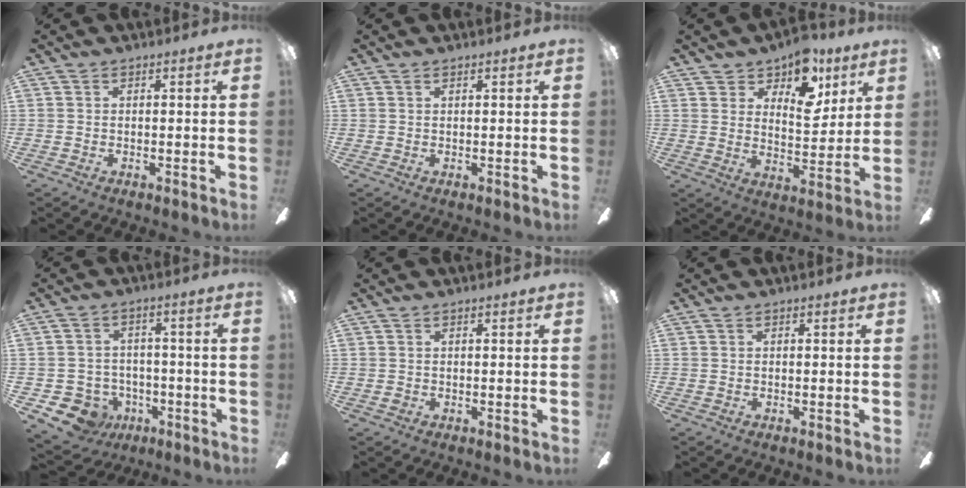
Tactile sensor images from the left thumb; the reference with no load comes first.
{"total": 0.7, "force": [0.3, 0.0, 0.6], "torque": [-0.013, 0.001, 0.006]}
{"total": 12.2, "force": [8.0, 6.8, 6.2], "torque": [-0.085, -0.044, 0.143]}
{"total": 7.5, "force": [-3.7, 6.3, 1.8], "torque": [-0.069, 0.023, -0.065]}
{"total": 0.7, "force": [-0.1, 0.4, 0.5], "torque": [-0.009, 0.002, -0.004]}
{"total": 0.0}